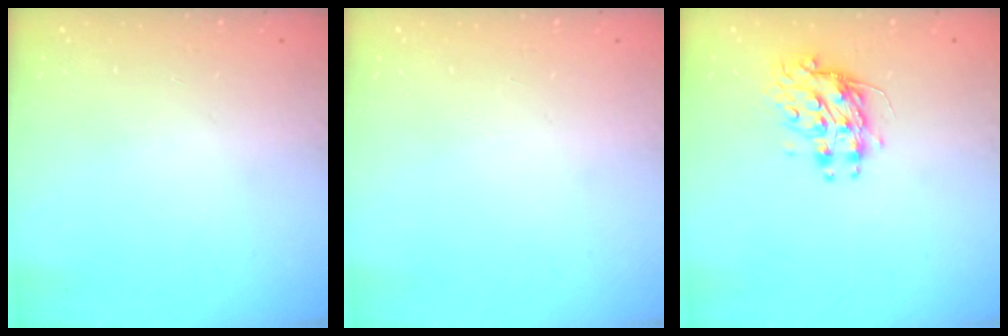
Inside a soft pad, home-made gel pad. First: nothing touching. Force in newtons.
{"total": 0.0}
{"total": 9.2, "press": 9.2, "slide": 0.1}